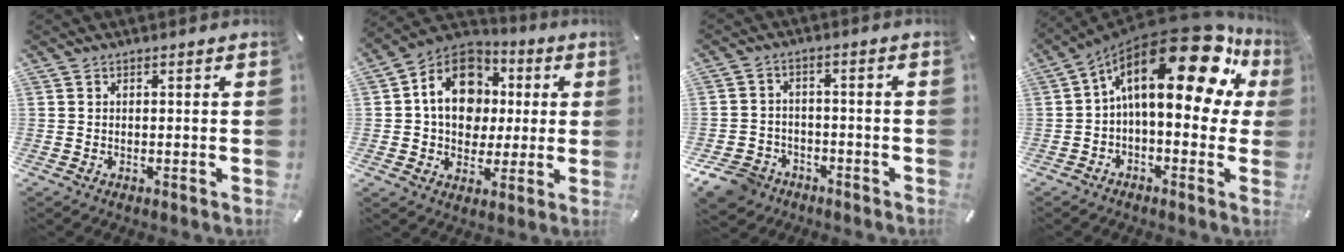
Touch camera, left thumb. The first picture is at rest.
{"total": 14.5, "force": [1.5, 12.1, 7.9], "torque": [-0.138, 0.005, 0.029]}
{"total": 7.4, "force": [-5.0, 5.0, 2.1], "torque": [-0.047, 0.035, -0.097]}
{"total": 23.6, "force": [9.7, 9.5, 19.3], "torque": [-0.313, -0.079, 0.159]}